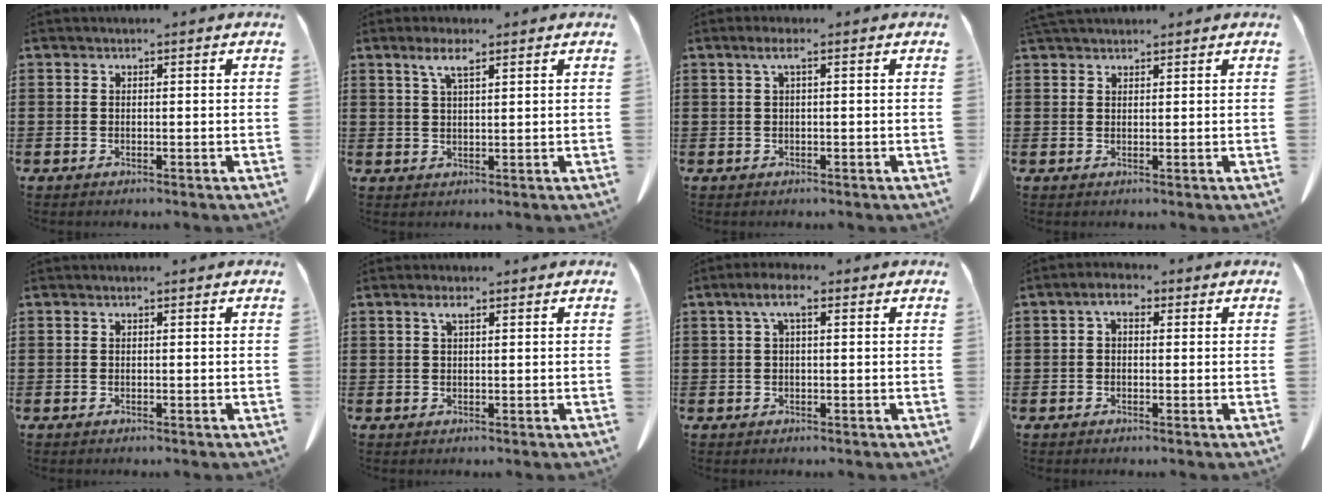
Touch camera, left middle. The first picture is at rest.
{"total": 3.9, "force": [2.3, 0.8, 3.0], "torque": [-0.065, 0.005, 0.041]}
{"total": 1.8, "force": [0.2, 0.1, 1.8], "torque": [-0.035, -0.002, 0.004]}
{"total": 2.0, "force": [1.9, 0.5, 0.6], "torque": [-0.016, 0.002, 0.037]}
{"total": 0.0}
{"total": 1.9, "force": [1.0, 0.5, 1.6], "torque": [-0.035, 0.001, 0.018]}
{"total": 4.0, "force": [1.2, 1.1, 3.6], "torque": [-0.073, 0.008, 0.018]}
{"total": 2.7, "force": [0.2, 1.4, 2.3], "torque": [-0.050, 0.008, -0.001]}